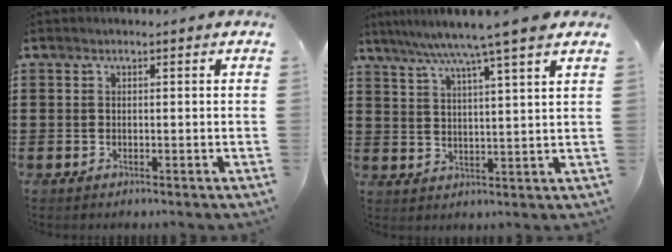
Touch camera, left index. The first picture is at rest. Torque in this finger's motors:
{"motor_torque": [1.19, -0.94, 1.02, 0.21]}